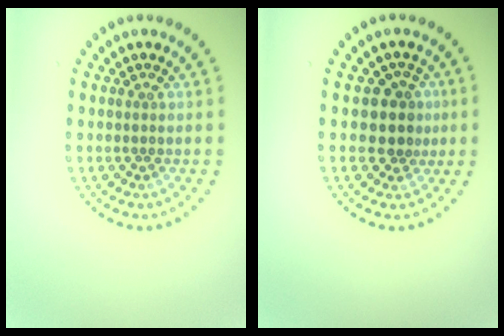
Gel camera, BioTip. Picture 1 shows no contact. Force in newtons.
{"total": 2.3, "press": 1.9, "slide": 1.2}